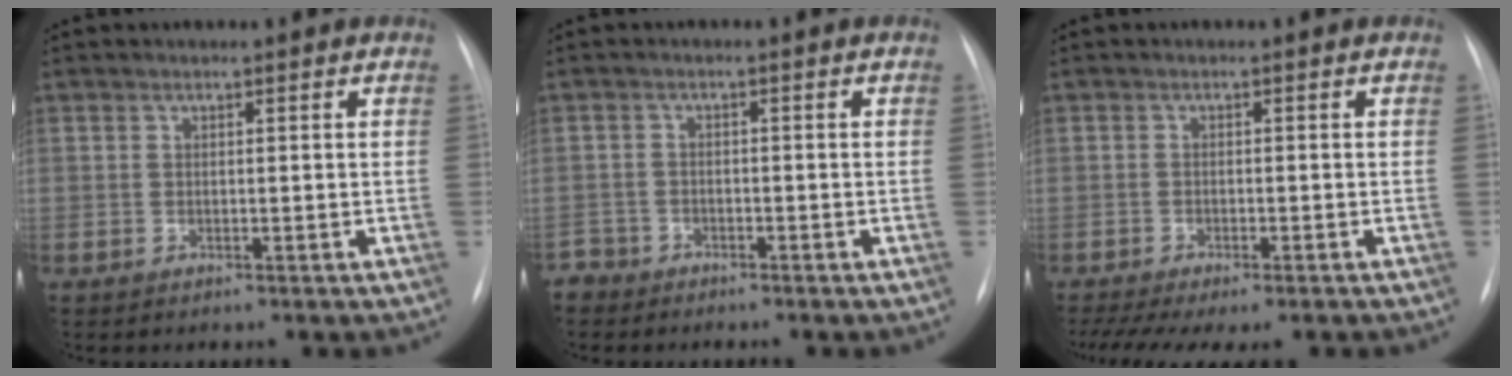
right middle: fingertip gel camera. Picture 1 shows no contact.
{"total": 2.6, "force": [-2.2, 1.2, -0.7], "torque": [0.011, 0.002, -0.044]}
{"total": 10.9, "force": [-8.5, 2.9, 6.1], "torque": [-0.103, -0.001, -0.121]}